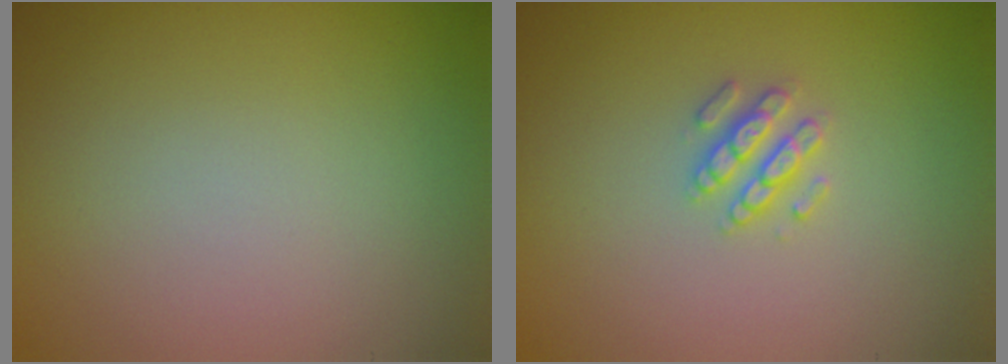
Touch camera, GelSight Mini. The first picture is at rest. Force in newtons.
{"total": 2.5, "press": 2.4, "slide": 0.5}